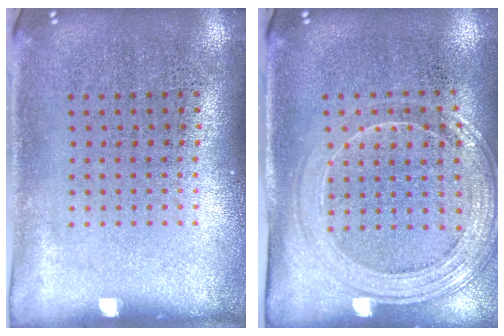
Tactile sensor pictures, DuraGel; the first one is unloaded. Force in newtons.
{"total": 1.6, "press": 1.5, "slide": 0.4}